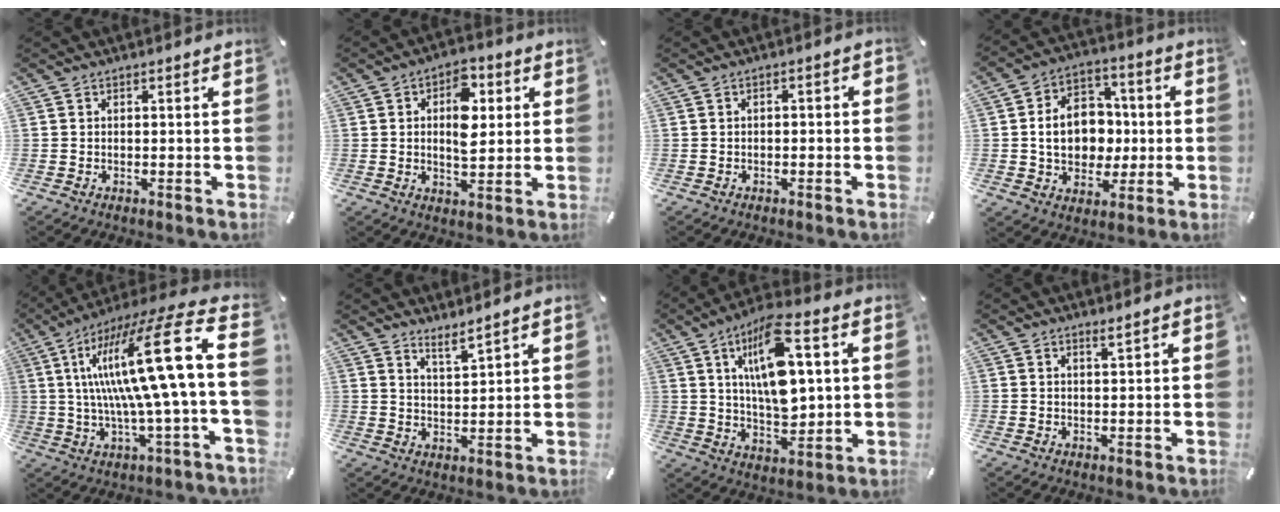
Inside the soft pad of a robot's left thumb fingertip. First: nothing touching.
{"total": 10.3, "force": [2.2, 6.4, 7.8], "torque": [-0.100, -0.005, 0.033]}
{"total": 1.7, "force": [-1.4, 0.8, 0.8], "torque": [-0.014, 0.008, -0.028]}
{"total": 13.1, "force": [-0.4, 10.8, 7.5], "torque": [-0.135, 0.017, -0.001]}
{"total": 25.0, "force": [3.7, 2.9, 24.5], "torque": [-0.467, -0.035, 0.038]}
{"total": 4.0, "force": [3.8, 0.1, 1.2], "torque": [-0.023, -0.028, 0.068]}
{"total": 16.3, "force": [4.9, 7.6, 13.5], "torque": [-0.248, -0.005, 0.079]}
{"total": 1.4, "force": [1.1, 0.1, 0.8], "torque": [-0.017, -0.001, 0.020]}